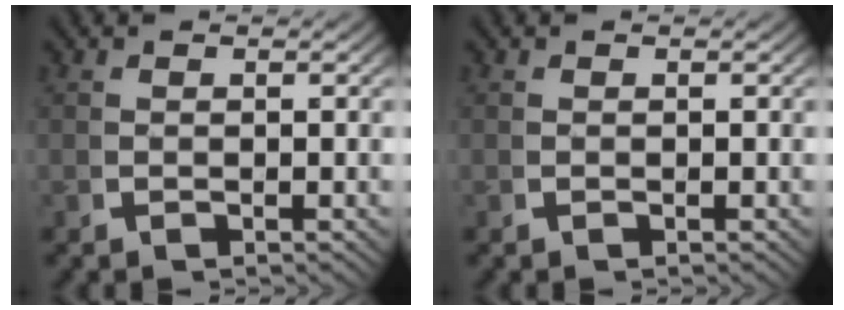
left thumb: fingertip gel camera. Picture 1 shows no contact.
{"total": 0.0}